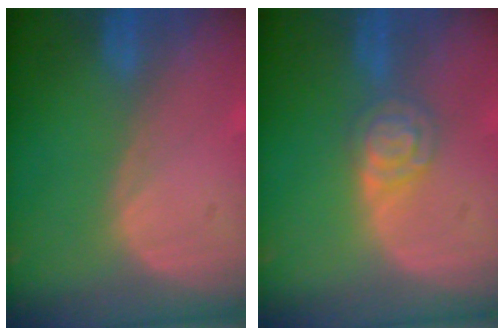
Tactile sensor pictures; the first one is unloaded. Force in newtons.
{"total": 4.6, "press": 4.2, "slide": 1.9}